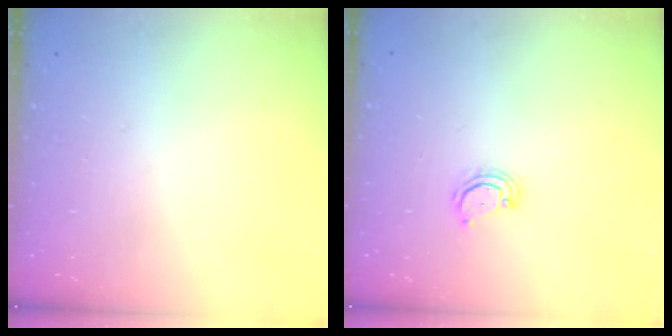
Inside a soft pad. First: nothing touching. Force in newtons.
{"total": 3.1, "press": 3.1, "slide": 0.5}